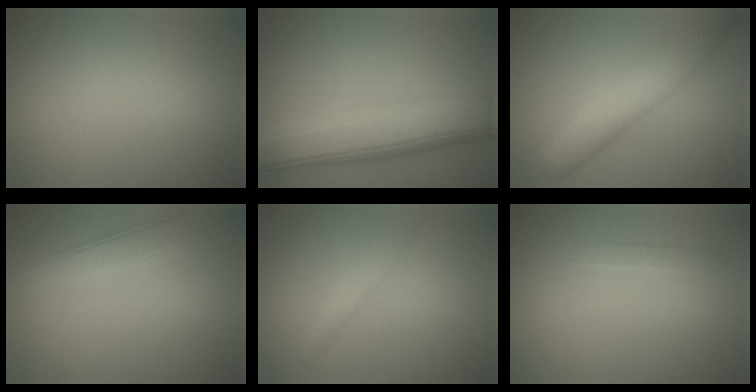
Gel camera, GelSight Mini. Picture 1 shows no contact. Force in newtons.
{"total": 9.6, "press": 9.6, "slide": 0.1}
{"total": 5.3, "press": 5.3, "slide": 0.3}
{"total": 4.8, "press": 4.8, "slide": 0.1}
{"total": 1.3, "press": 1.3, "slide": 0.0}
{"total": 0.9, "press": 0.8, "slide": 0.1}